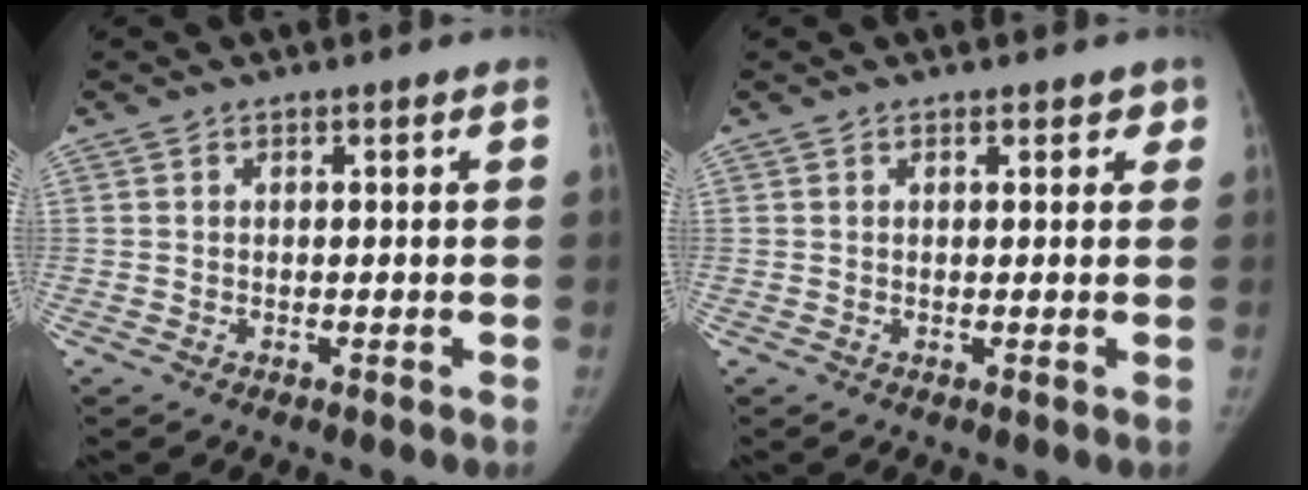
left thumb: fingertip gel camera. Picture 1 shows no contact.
{"total": 1.7, "force": [1.0, 1.0, 0.9], "torque": [0.007, -0.002, 0.008]}